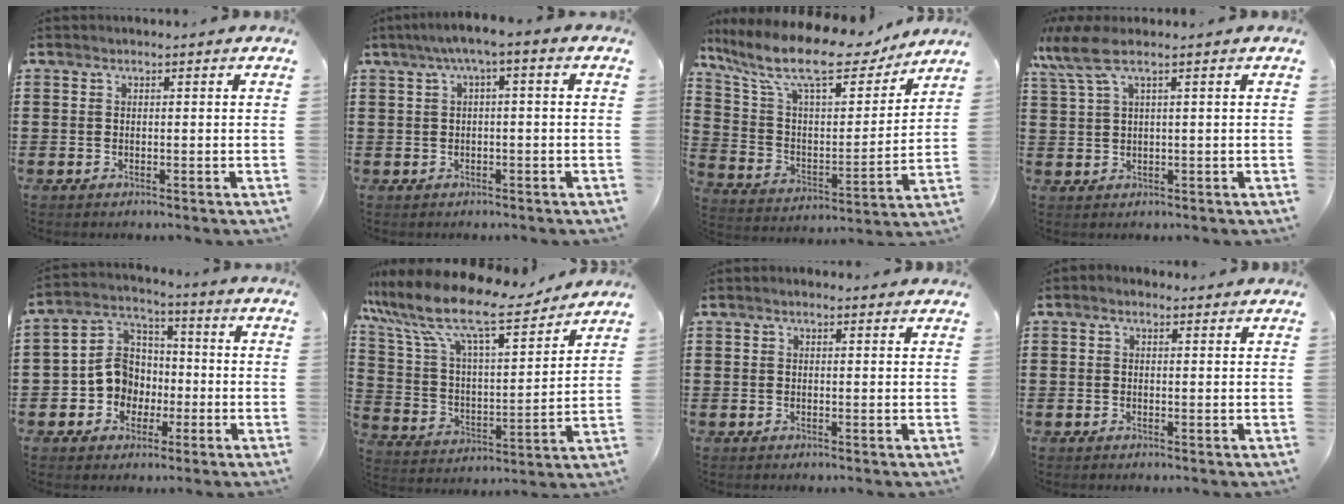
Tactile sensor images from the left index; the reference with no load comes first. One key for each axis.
{"total": 2.8, "fx": -0.8, "fy": 0.2, "fz": 2.7, "tx": -0.047, "ty": 0.005, "tz": -0.018}
{"total": 13.2, "fx": 10.4, "fy": 3.1, "fz": 7.5, "tx": -0.180, "ty": -0.062, "tz": 0.177}
{"total": 4.3, "fx": 1.9, "fy": 0.9, "fz": 3.7, "tx": -0.103, "ty": -0.006, "tz": 0.026}
{"total": 8.2, "fx": -1.8, "fy": 7.5, "fz": 2.9, "tx": -0.101, "ty": 0.006, "tz": -0.038}
{"total": 12.3, "fx": 10.0, "fy": 1.9, "fz": 6.9, "tx": -0.173, "ty": -0.058, "tz": 0.169}
{"total": 0.7, "fx": 0.3, "fy": 0.3, "fz": 0.5, "tx": -0.010, "ty": 0.004, "tz": 0.005}
{"total": 0.8, "fx": 0.0, "fy": 0.5, "fz": 0.6, "tx": -0.012, "ty": 0.005, "tz": 0.000}